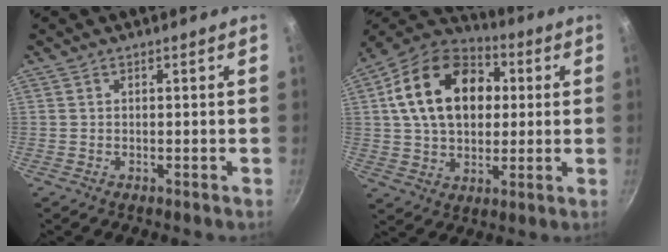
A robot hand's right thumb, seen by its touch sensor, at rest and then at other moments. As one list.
[{"total": 21.0, "force": [4.2, 14.7, 14.4], "torque": [-0.215, 0.021, 0.058]}]